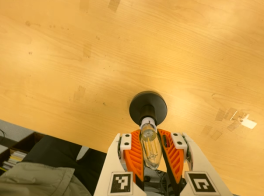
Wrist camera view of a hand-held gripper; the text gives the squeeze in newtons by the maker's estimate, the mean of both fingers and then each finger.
{"total": 20.5, "left": 20.0, "right": 21.0}